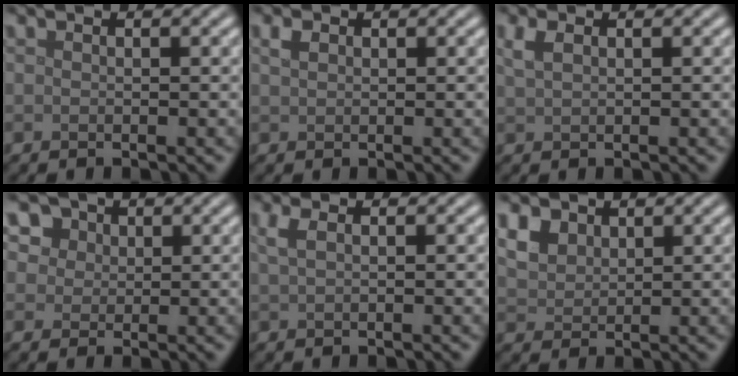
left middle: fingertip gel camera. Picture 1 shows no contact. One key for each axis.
{"total": 1.1, "fx": 0.6, "fy": 0.7, "fz": 0.6, "tx": -0.013, "ty": 0.002, "tz": 0.010}
{"total": 1.5, "fx": 0.8, "fy": 0.7, "fz": 1.1, "tx": -0.026, "ty": 0.003, "tz": 0.018}
{"total": 7.4, "fx": 4.1, "fy": 5.4, "fz": 3.1, "tx": -0.071, "ty": 0.012, "tz": 0.057}
{"total": 1.5, "fx": 0.7, "fy": 0.6, "fz": 1.2, "tx": -0.025, "ty": 0.005, "tz": 0.015}
{"total": 3.9, "fx": 2.3, "fy": 2.6, "fz": 1.7, "tx": -0.053, "ty": 0.003, "tz": 0.051}